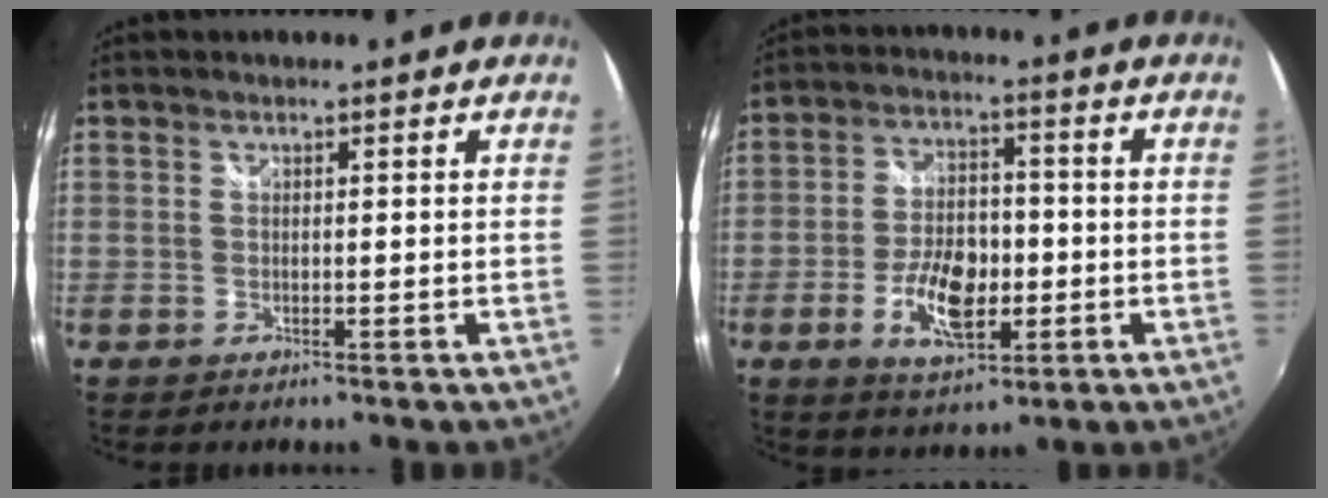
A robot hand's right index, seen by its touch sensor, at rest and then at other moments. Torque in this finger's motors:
{"motor_torque": [0.36, 0.00, 0.27, 0.11]}